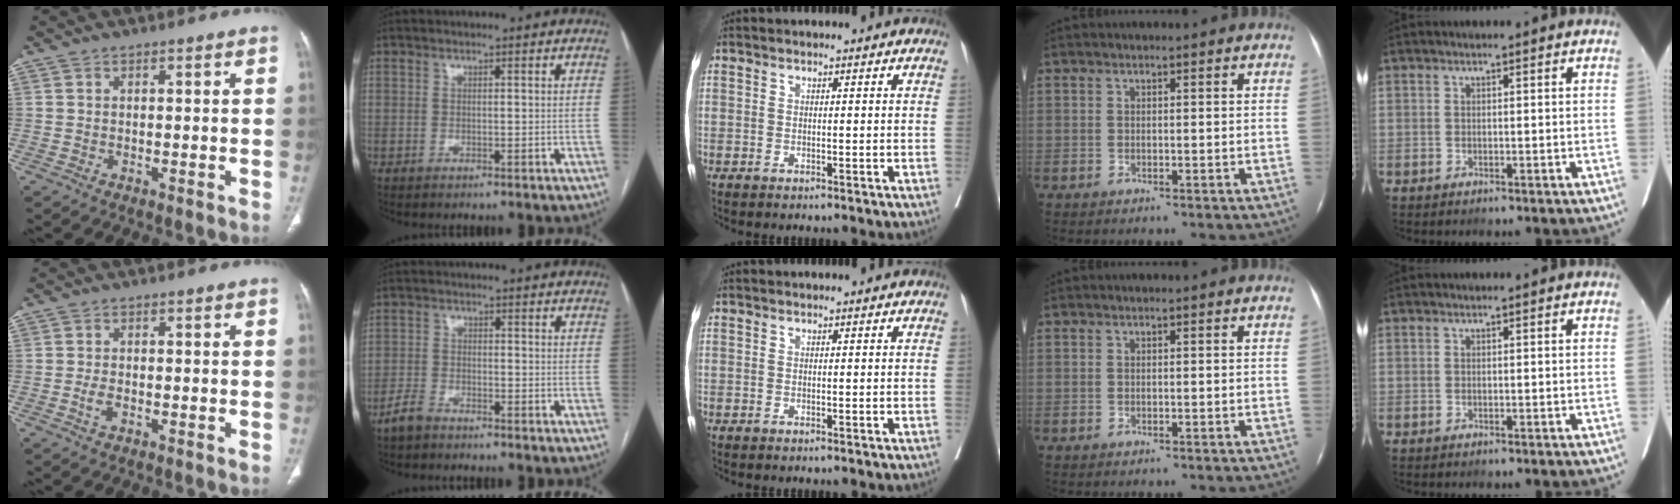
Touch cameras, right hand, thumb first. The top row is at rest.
{"thumb": {"total": 2.1, "force": [-0.8, 1.1, 1.6], "torque": [-0.038, 0.005, -0.015]}, "index": {"total": 3.3, "force": [-2.9, 1.1, 1.2], "torque": [-0.030, 0.001, -0.054]}}